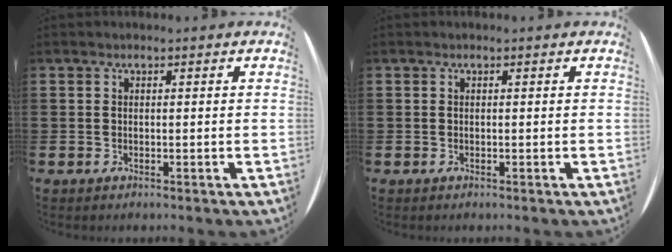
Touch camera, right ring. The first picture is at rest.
{"total": 0.0}